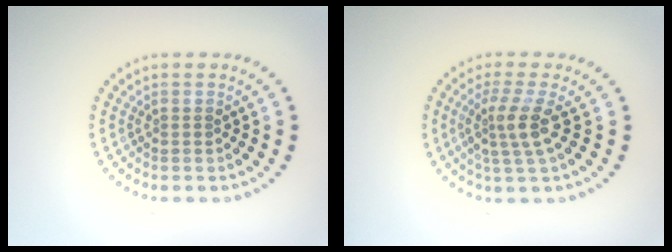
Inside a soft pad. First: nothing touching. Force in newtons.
{"total": 2.9, "press": 2.2, "slide": 1.9}